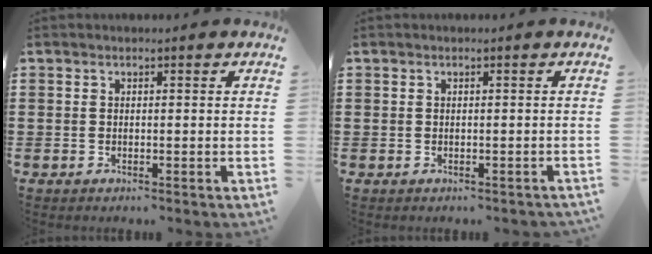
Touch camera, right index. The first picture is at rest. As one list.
[{"total": 0.7, "force": [-0.2, 0.7, 0.0], "torque": [-0.001, 0.003, -0.006]}]